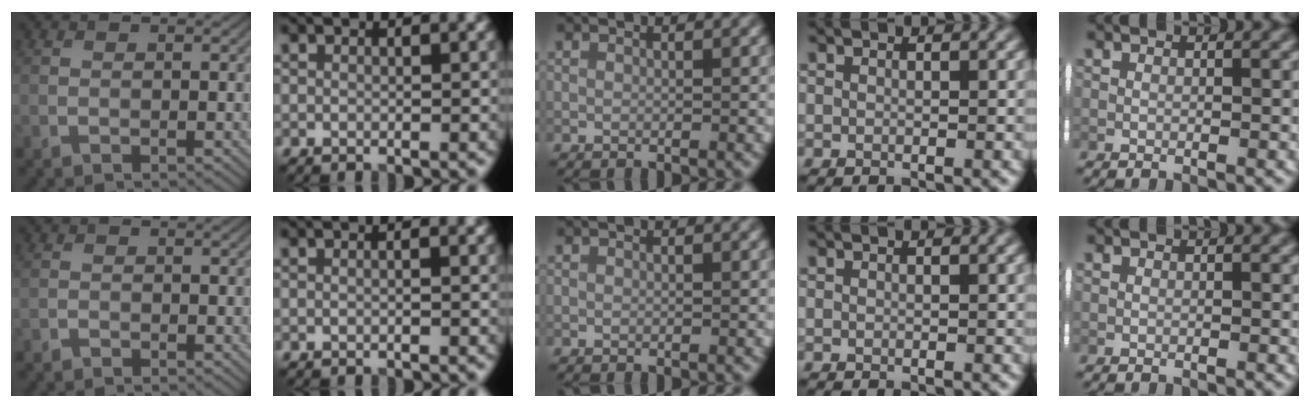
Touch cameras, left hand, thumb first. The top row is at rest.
{"thumb": {"total": 0.5, "force": [-0.4, 0.3, 0.1], "torque": [0.001, -0.002, -0.008]}, "index": {"total": 0.5, "force": [0.0, 0.1, 0.5], "torque": [-0.013, -0.003, -0.007]}}